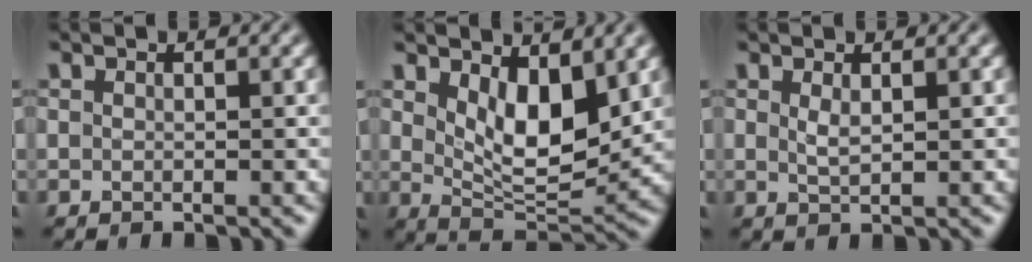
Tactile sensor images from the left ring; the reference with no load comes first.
{"total": 6.2, "force": [2.3, 3.0, 4.9], "torque": [-0.085, -0.018, 0.043]}
{"total": 1.2, "force": [0.5, 0.3, 1.0], "torque": [-0.022, -0.002, 0.012]}